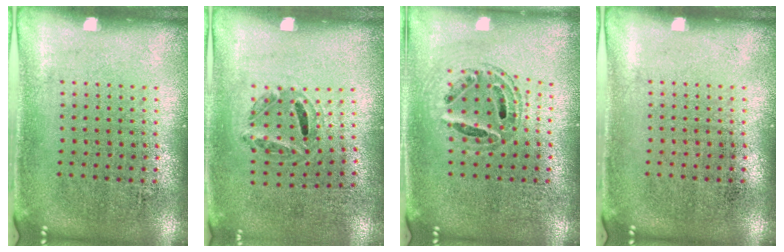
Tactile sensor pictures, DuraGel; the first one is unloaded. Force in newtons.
{"total": 1.2, "press": 0.8, "slide": 0.9}
{"total": 0.7, "press": 0.7, "slide": 0.1}
{"total": 0.0}